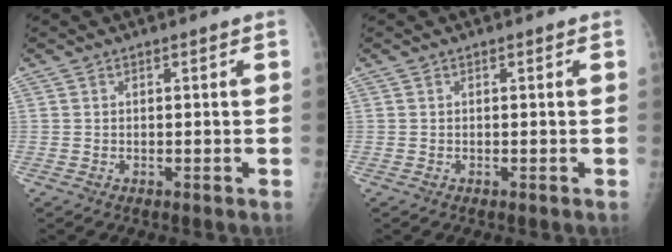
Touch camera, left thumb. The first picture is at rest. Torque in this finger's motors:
{"motor_torque": [0.00, 0.00, -0.04, 0.04, 0.00]}